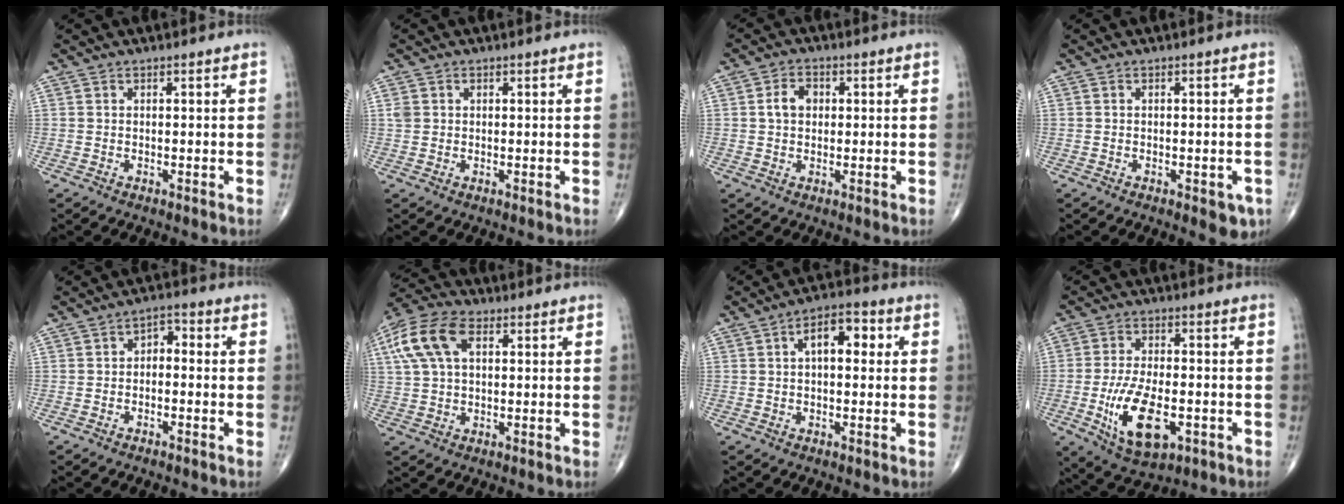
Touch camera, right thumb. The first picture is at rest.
{"total": 1.7, "force": [0.4, 1.5, 0.8], "torque": [-0.012, 0.003, 0.012]}
{"total": 4.3, "force": [0.6, 3.2, 2.8], "torque": [-0.046, 0.010, 0.008]}
{"total": 3.6, "force": [-1.5, 1.7, 2.8], "torque": [-0.018, 0.000, -0.014]}
{"total": 3.3, "force": [-0.5, 2.2, 2.5], "torque": [-0.024, 0.022, -0.018]}
{"total": 11.7, "force": [3.7, 6.7, 8.9], "torque": [-0.191, 0.022, 0.069]}
{"total": 7.6, "force": [1.7, 3.9, 6.3], "torque": [-0.082, 0.021, 0.019]}
{"total": 13.0, "force": [-3.8, 6.4, 10.7], "torque": [-0.191, 0.001, -0.054]}